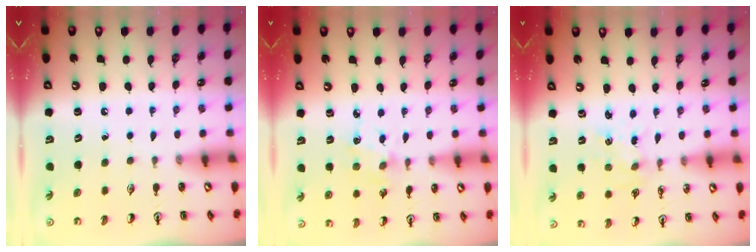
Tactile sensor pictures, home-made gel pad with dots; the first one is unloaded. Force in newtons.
{"total": 2.9, "press": 2.9, "slide": 0.3}
{"total": 1.6, "press": 1.6, "slide": 0.3}